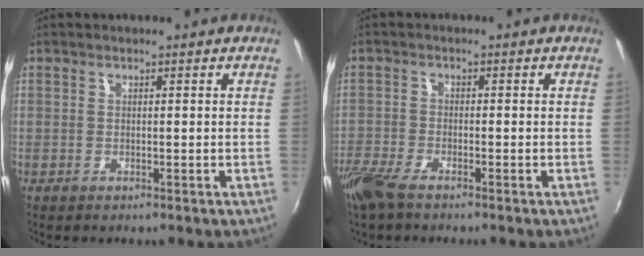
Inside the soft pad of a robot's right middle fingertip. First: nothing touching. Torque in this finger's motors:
{"motor_torque": [1.11, -1.03, 0.63, 0.21]}